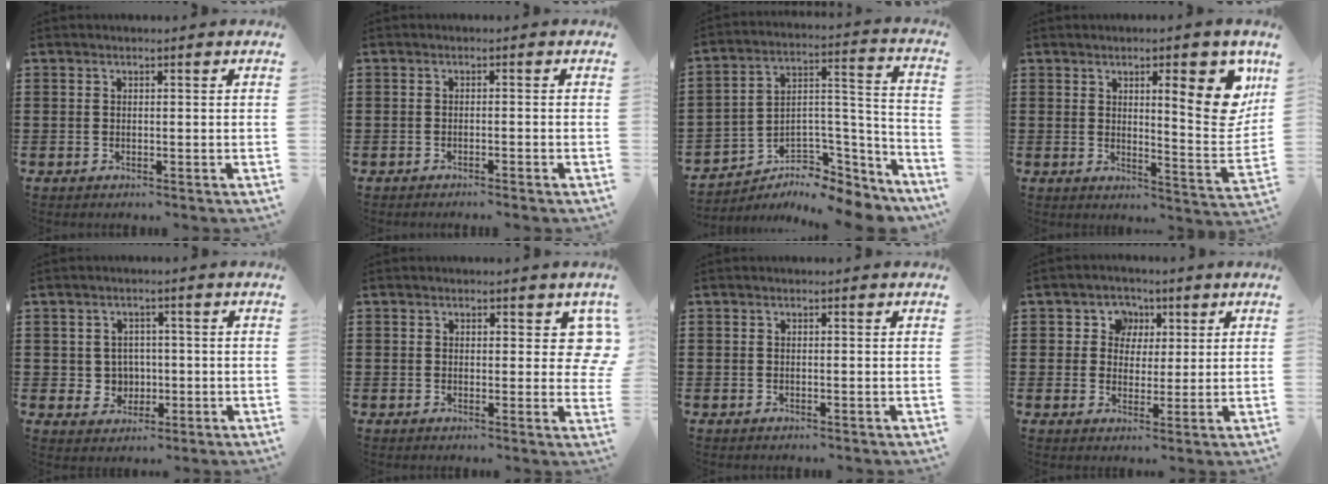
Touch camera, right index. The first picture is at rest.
{"total": 0.9, "force": [-0.9, -0.2, 0.2], "torque": [-0.007, -0.002, -0.018]}
{"total": 5.0, "force": [-3.8, 3.1, 1.1], "torque": [-0.024, -0.009, -0.070]}
{"total": 10.7, "force": [5.1, 2.5, 9.1], "torque": [-0.124, -0.028, 0.077]}
{"total": 3.5, "force": [0.0, 3.4, 0.9], "torque": [-0.033, 0.009, -0.002]}
{"total": 4.6, "force": [1.7, 2.7, 3.3], "torque": [-0.031, -0.004, 0.024]}
{"total": 0.0}
{"total": 4.1, "force": [1.2, 3.9, 0.7], "torque": [-0.031, 0.009, 0.016]}